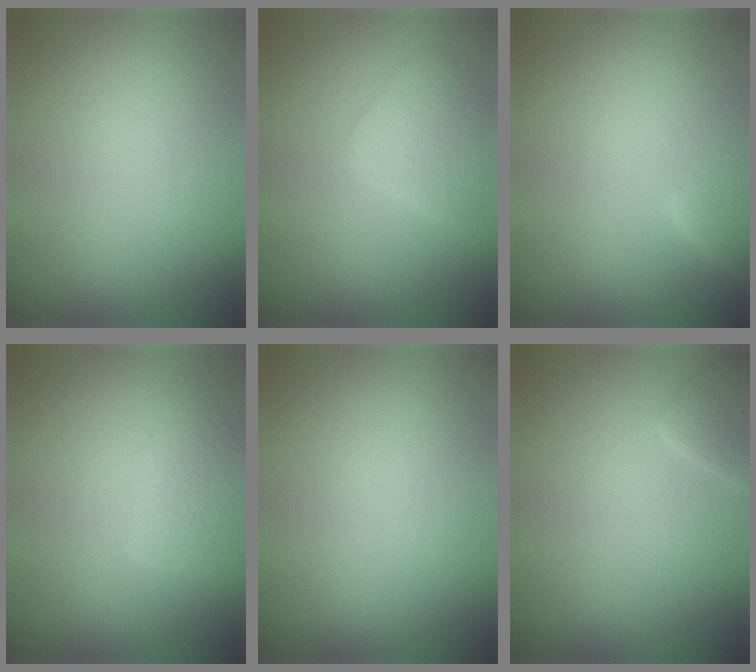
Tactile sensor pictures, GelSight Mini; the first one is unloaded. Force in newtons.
{"total": 2.2, "press": 2.2, "slide": 0.2}
{"total": 2.3, "press": 2.3, "slide": 0.2}
{"total": 2.8, "press": 2.8, "slide": 0.1}
{"total": 0.0}
{"total": 1.4, "press": 1.4, "slide": 0.1}